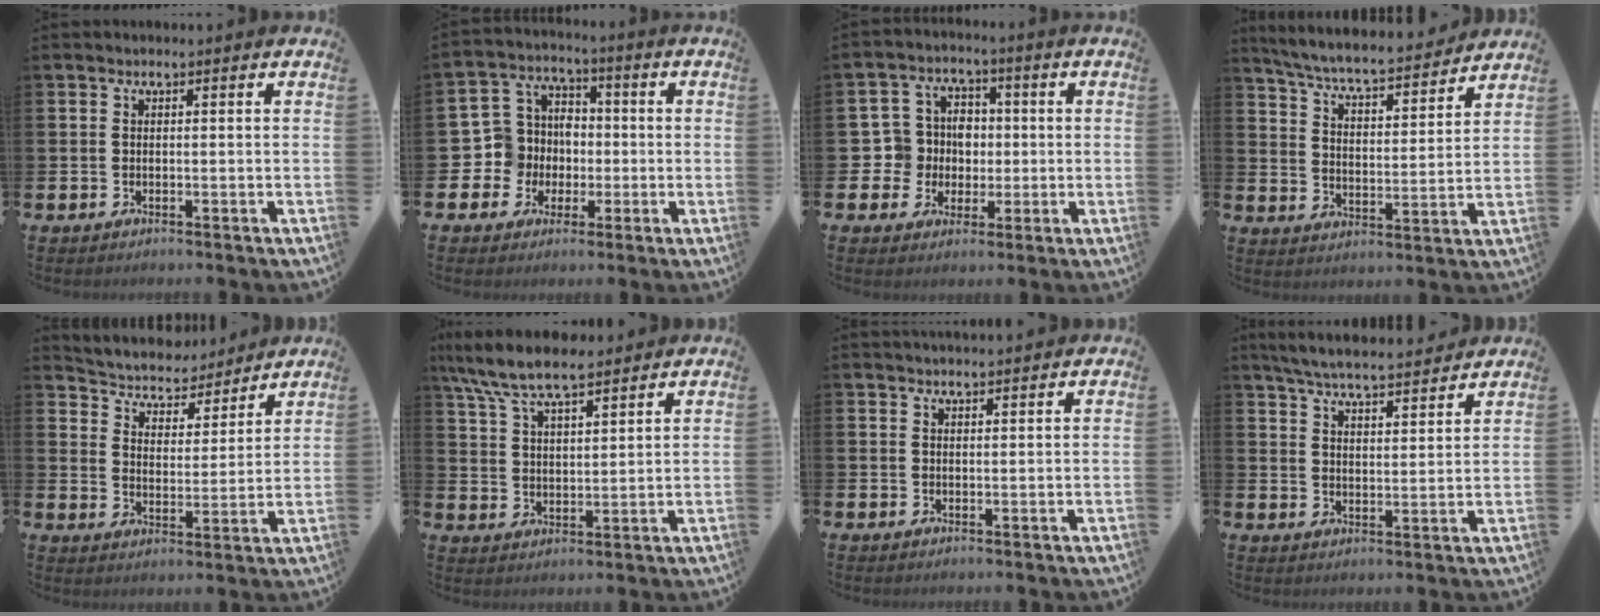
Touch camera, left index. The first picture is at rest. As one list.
[{"total": 7.3, "force": [-0.7, 7.2, 1.0], "torque": [-0.071, 0.003, -0.015]}, {"total": 6.5, "force": [0.1, 6.3, 1.5], "torque": [-0.055, 0.020, 0.003]}, {"total": 6.8, "force": [6.4, 0.7, 2.1], "torque": [-0.075, -0.048, 0.109]}, {"total": 4.9, "force": [4.6, 1.8, 0.3], "torque": [-0.040, -0.039, 0.074]}, {"total": 8.5, "force": [7.6, 1.9, 3.2], "torque": [-0.094, -0.023, 0.140]}, {"total": 2.1, "force": [2.1, 0.1, 0.1], "torque": [0.003, -0.010, 0.036]}, {"total": 6.0, "force": [5.8, 0.4, 1.3], "torque": [-0.053, -0.031, 0.104]}]